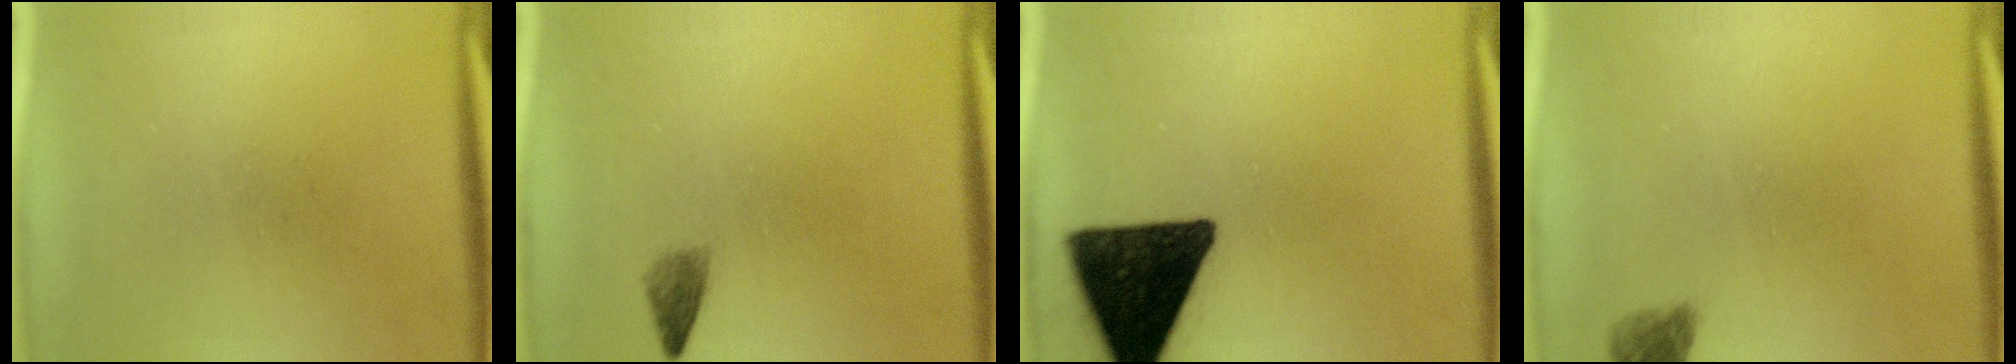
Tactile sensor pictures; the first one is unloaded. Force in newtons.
{"total": 1.6}
{"total": 16.7}
{"total": 2.4}